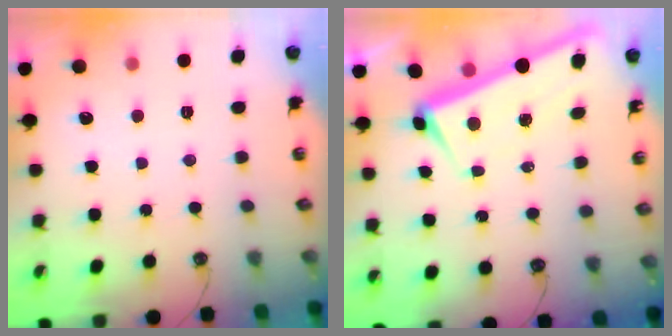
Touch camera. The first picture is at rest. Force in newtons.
{"total": 1.7, "press": 1.6, "slide": 0.5}